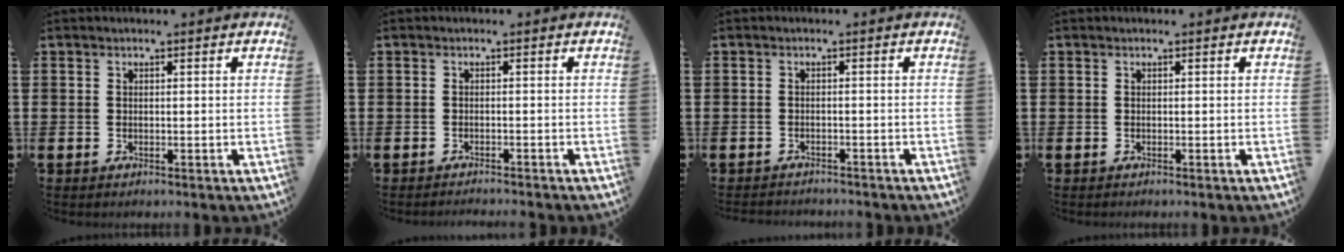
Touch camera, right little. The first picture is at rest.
{"total": 0.8, "force": [-0.8, -0.2, 0.0], "torque": [0.000, -0.001, -0.017]}
{"total": 1.0, "force": [-1.0, 0.0, -0.1], "torque": [-0.001, 0.002, -0.022]}
{"total": 0.0}